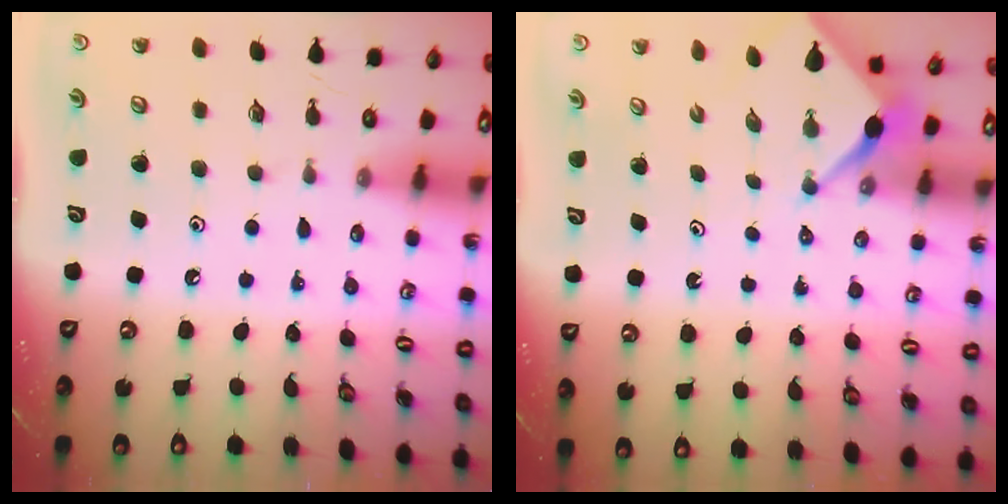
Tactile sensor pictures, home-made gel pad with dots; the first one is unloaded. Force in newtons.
{"total": 2.5, "press": 2.5, "slide": 0.2}